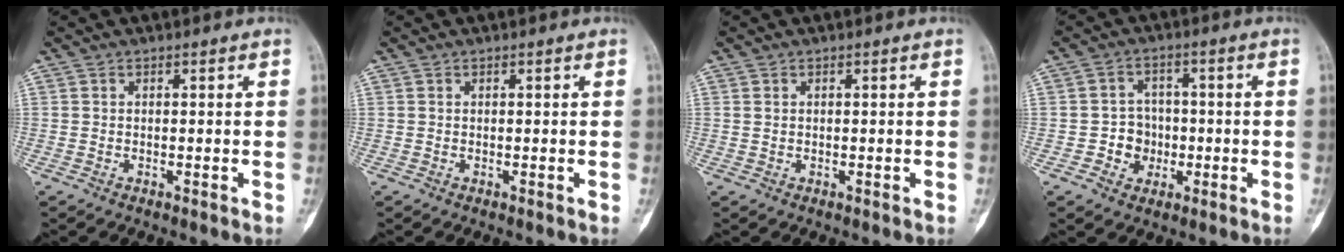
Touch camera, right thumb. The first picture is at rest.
{"total": 0.0}
{"total": 0.7, "force": [0.3, 0.5, 0.4], "torque": [-0.006, 0.001, 0.007]}
{"total": 5.6, "force": [-1.2, 5.2, 1.7], "torque": [0.010, 0.016, -0.022]}